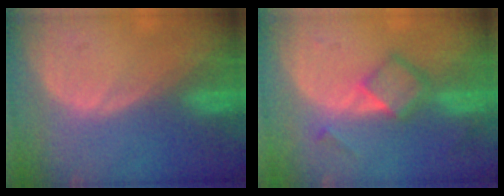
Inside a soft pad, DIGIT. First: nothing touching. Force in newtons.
{"total": 5.8, "press": 5.0, "slide": 2.9}